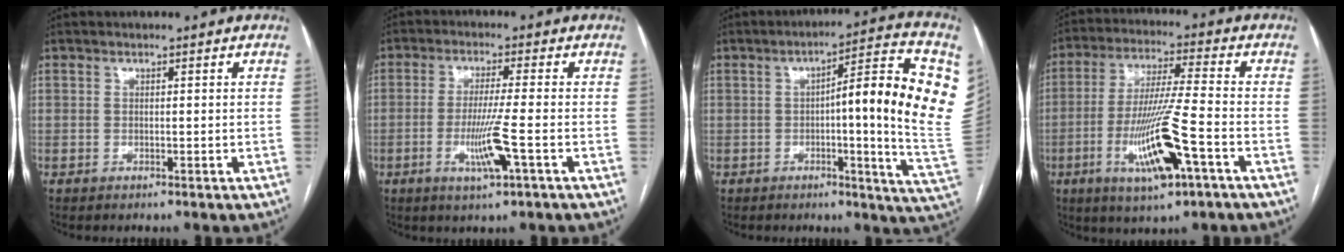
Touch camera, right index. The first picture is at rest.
{"total": 7.0, "force": [-2.3, -0.5, 6.6], "torque": [-0.126, -0.016, -0.043]}
{"total": 18.0, "force": [2.6, 0.4, 17.8], "torque": [-0.198, 0.021, 0.028]}
{"total": 13.7, "force": [-5.1, 0.8, 12.7], "torque": [-0.255, -0.016, -0.090]}